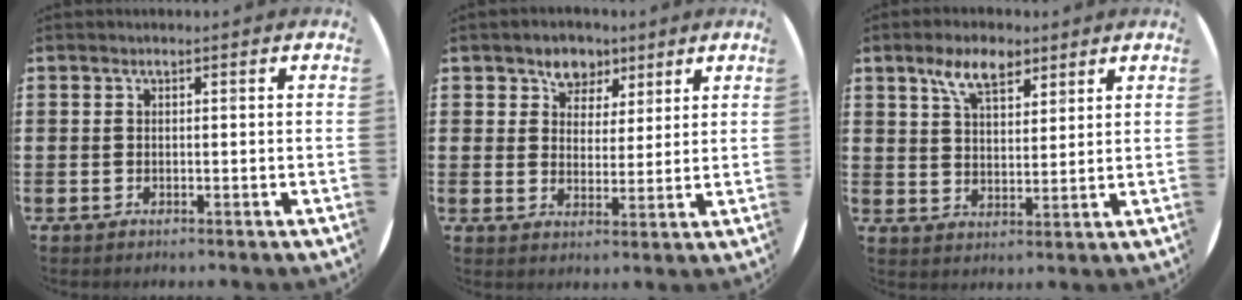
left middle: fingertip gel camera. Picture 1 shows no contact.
{"total": 4.8, "force": [3.4, 3.3, 0.3], "torque": [-0.019, 0.002, 0.061]}
{"total": 6.8, "force": [4.6, 3.1, 3.9], "torque": [-0.073, -0.004, 0.081]}